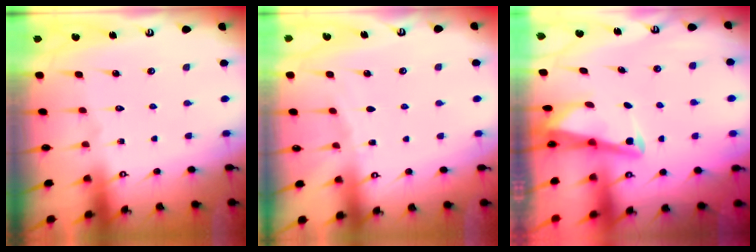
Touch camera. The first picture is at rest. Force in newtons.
{"total": 1.8, "press": 1.8, "slide": 0.3}
{"total": 2.9, "press": 2.8, "slide": 0.4}